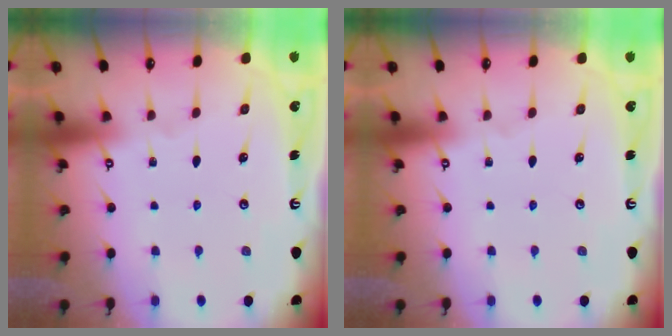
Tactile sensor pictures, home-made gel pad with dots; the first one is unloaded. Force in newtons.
{"total": 0.0}